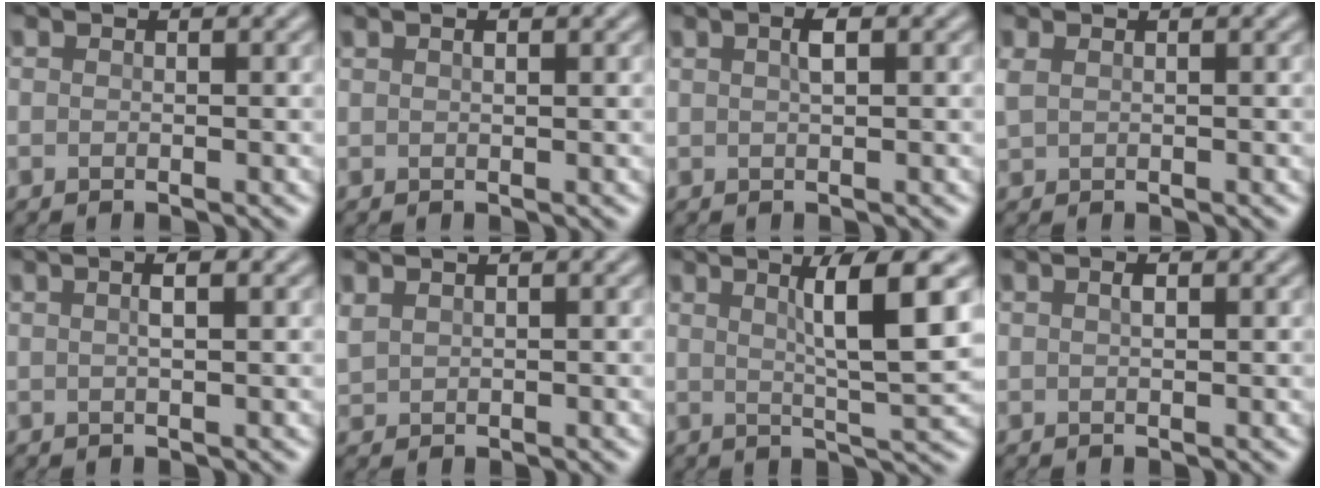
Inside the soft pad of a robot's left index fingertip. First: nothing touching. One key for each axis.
{"total": 1.0, "fx": 0.6, "fy": 0.3, "fz": 0.8, "tx": -0.012, "ty": 0.000, "tz": 0.008}
{"total": 1.4, "fx": 0.5, "fy": 0.4, "fz": 1.3, "tx": -0.026, "ty": 0.004, "tz": 0.008}
{"total": 1.3, "fx": 0.6, "fy": 0.7, "fz": 0.9, "tx": -0.028, "ty": 0.001, "tz": 0.014}
{"total": 2.5, "fx": 1.1, "fy": 0.8, "fz": 2.1, "tx": -0.017, "ty": 0.003, "tz": -0.002}
{"total": 1.2, "fx": 0.9, "fy": 0.6, "fz": 0.5, "tx": -0.020, "ty": 0.003, "tz": 0.024}
{"total": 7.1, "fx": 2.5, "fy": 1.0, "fz": 6.6, "tx": -0.093, "ty": 0.003, "tz": 0.039}
{"total": 1.0, "fx": 0.4, "fy": 0.3, "fz": 0.8, "tx": -0.018, "ty": 0.002, "tz": 0.007}